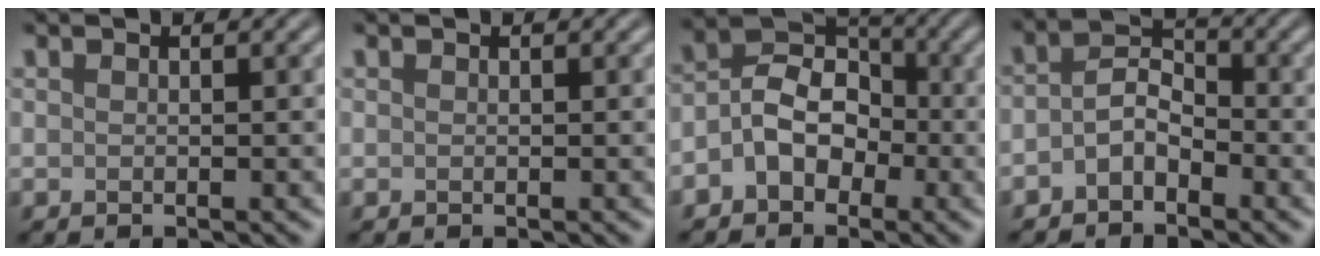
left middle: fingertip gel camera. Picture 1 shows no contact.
{"total": 0.0}
{"total": 3.9, "force": [-1.4, 3.0, 2.2], "torque": [-0.029, 0.013, -0.032]}
{"total": 2.4, "force": [-1.3, 1.3, 1.5], "torque": [-0.030, 0.015, -0.029]}